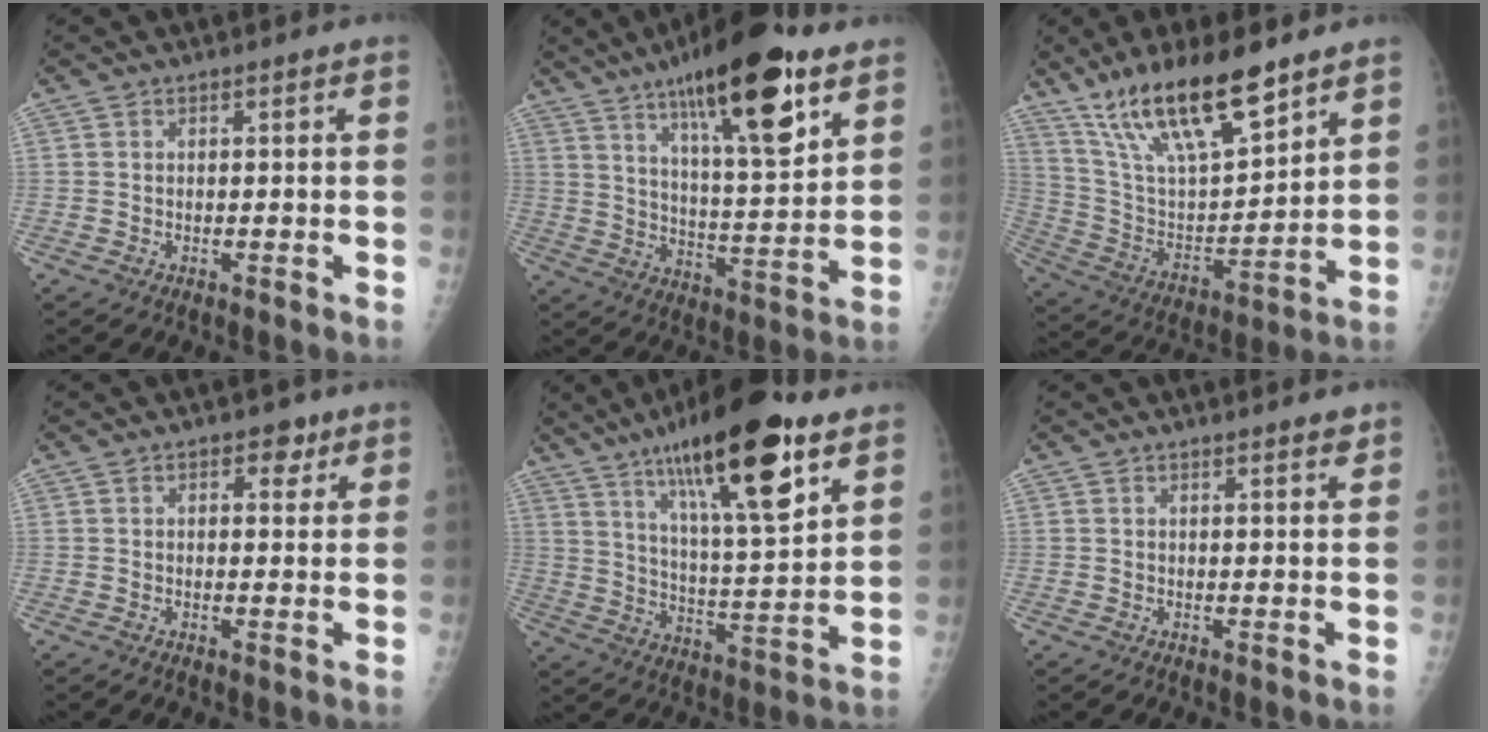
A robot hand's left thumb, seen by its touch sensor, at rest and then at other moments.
{"total": 21.5, "force": [12.2, 5.6, 16.8], "torque": [-0.244, -0.048, 0.198]}
{"total": 20.5, "force": [14.2, 5.8, 13.6], "torque": [-0.223, -0.056, 0.270]}
{"total": 3.2, "force": [1.7, 2.0, 1.9], "torque": [-0.005, -0.005, 0.020]}
{"total": 22.8, "force": [12.9, 5.6, 18.0], "torque": [-0.277, -0.044, 0.215]}
{"total": 1.8, "force": [1.6, 0.2, 0.9], "torque": [-0.007, -0.008, 0.020]}